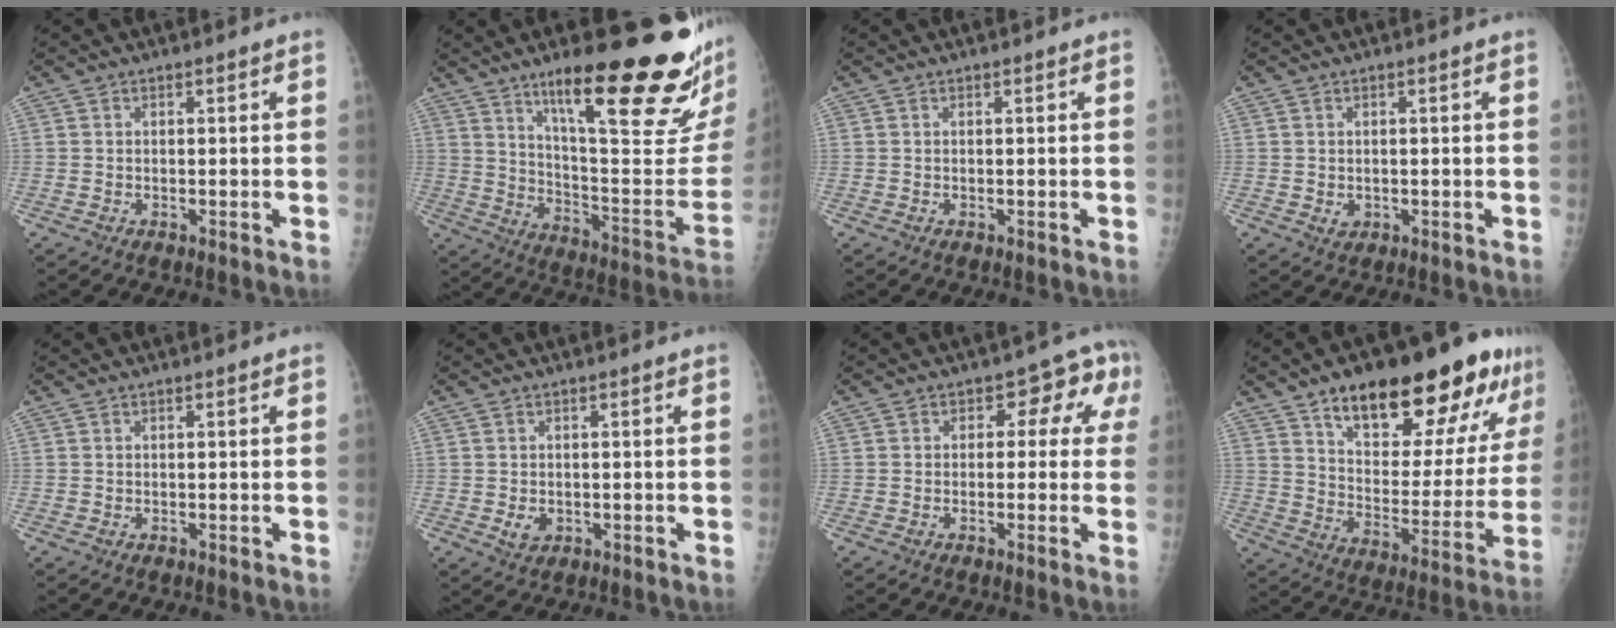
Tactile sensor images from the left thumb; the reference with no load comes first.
{"total": 28.7, "force": [17.3, 5.2, 22.3], "torque": [-0.275, -0.070, 0.273]}
{"total": 0.0}
{"total": 1.5, "force": [-0.1, 1.3, 0.8], "torque": [-0.007, 0.000, 0.004]}
{"total": 0.0}
{"total": 2.4, "force": [-0.4, 1.9, 1.4], "torque": [-0.016, -0.001, 0.000]}
{"total": 6.8, "force": [0.9, 4.7, 4.8], "torque": [-0.012, 0.025, 0.000]}
{"total": 26.1, "force": [16.0, 9.9, 18.1], "torque": [-0.222, -0.045, 0.245]}